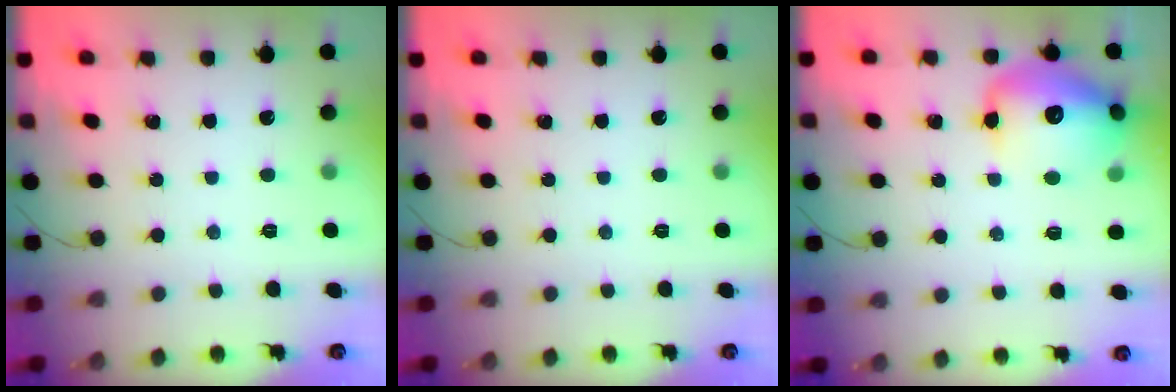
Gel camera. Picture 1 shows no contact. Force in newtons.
{"total": 0.0}
{"total": 15.6, "press": 15.4, "slide": 2.5}